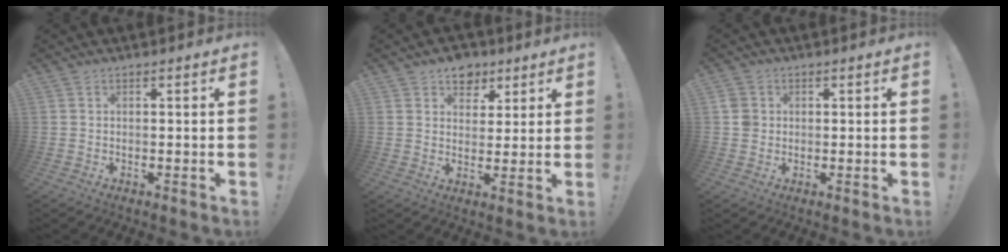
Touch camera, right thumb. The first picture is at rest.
{"total": 7.6, "force": [4.7, 5.7, 1.8], "torque": [-0.012, -0.031, 0.090]}
{"total": 3.5, "force": [0.2, 3.3, 1.1], "torque": [-0.010, 0.005, 0.005]}